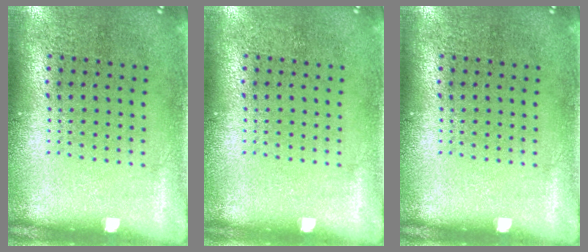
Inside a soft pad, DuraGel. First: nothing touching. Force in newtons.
{"total": 0.0}
{"total": 0.0}